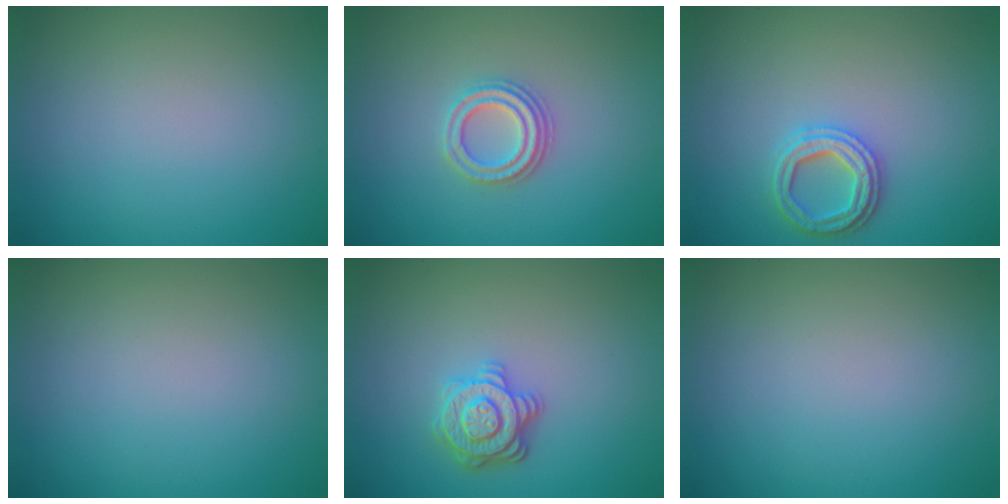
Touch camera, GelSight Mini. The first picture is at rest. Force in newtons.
{"total": 2.7, "press": 2.5, "slide": 1.2}
{"total": 2.8, "press": 2.7, "slide": 0.7}
{"total": 0.0}
{"total": 3.2, "press": 3.0, "slide": 1.1}
{"total": 0.0}